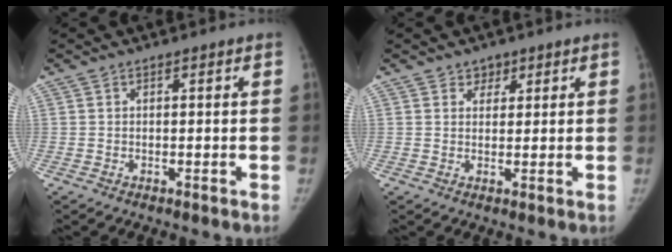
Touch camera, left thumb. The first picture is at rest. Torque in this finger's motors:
{"motor_torque": [-0.04, 0.08, -0.26, 0.14, -0.07]}